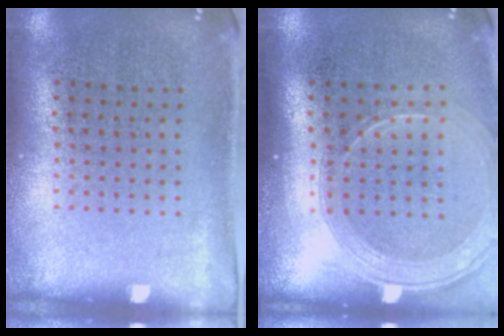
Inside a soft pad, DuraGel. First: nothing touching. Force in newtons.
{"total": 1.8, "press": 1.6, "slide": 0.8}